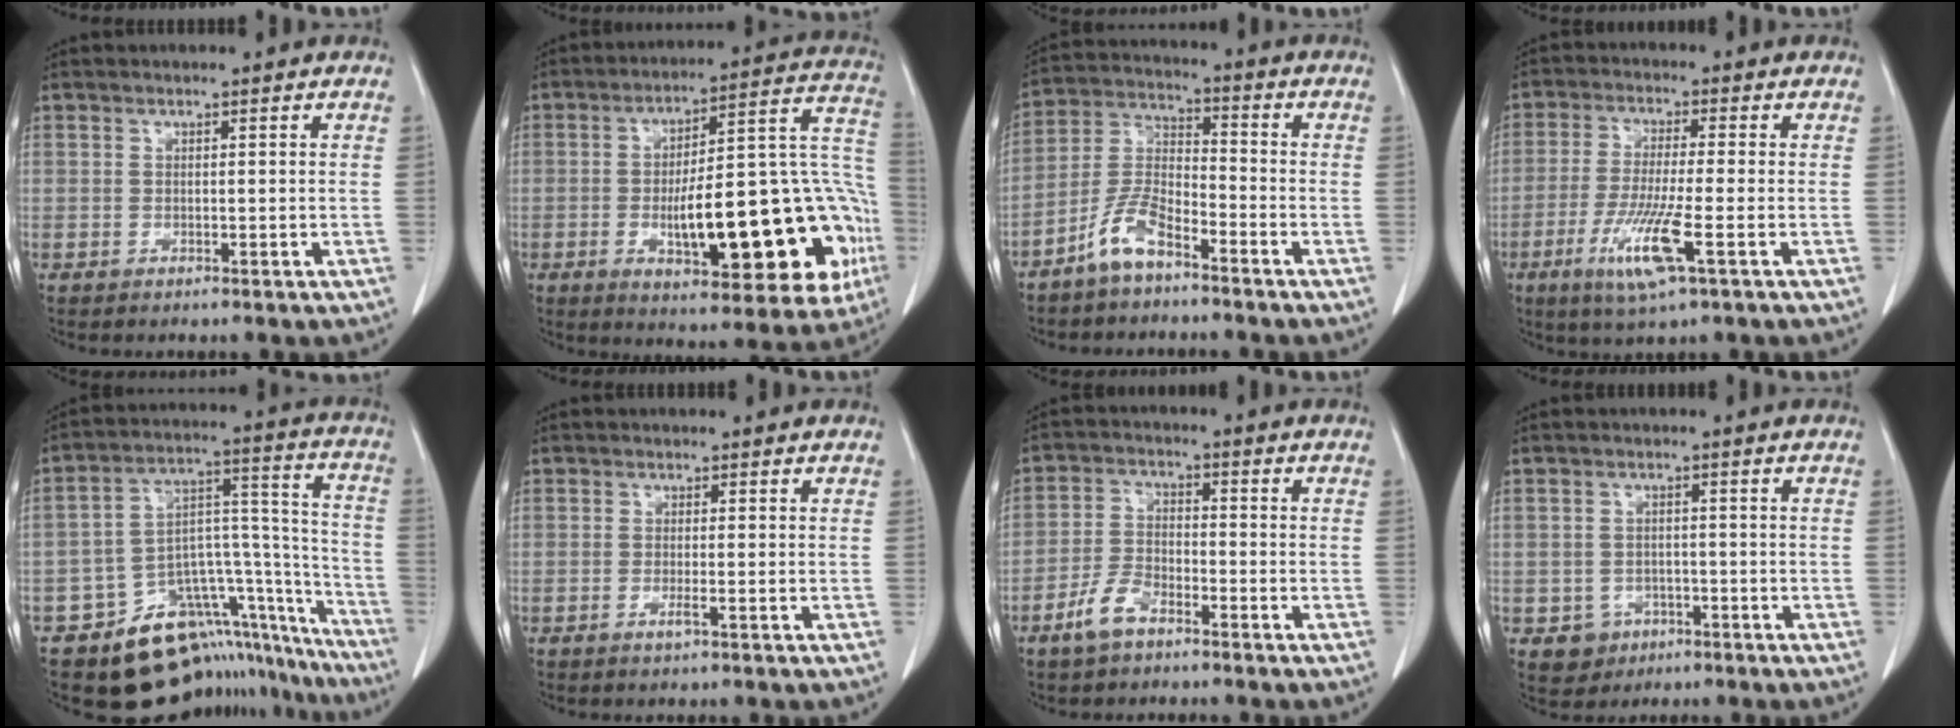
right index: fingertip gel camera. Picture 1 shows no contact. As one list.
[{"total": 25.9, "force": [-6.3, 7.0, 24.1], "torque": [-0.268, 0.028, -0.076]}, {"total": 7.4, "force": [-5.2, 2.2, 4.8], "torque": [-0.112, 0.002, -0.108]}, {"total": 9.1, "force": [-3.7, 0.2, 8.4], "torque": [-0.166, -0.024, -0.070]}, {"total": 22.9, "force": [-17.6, 10.2, 10.4], "torque": [-0.082, 0.080, -0.242]}, {"total": 1.2, "force": [-0.6, 0.0, 1.0], "torque": [-0.020, -0.002, -0.011]}, {"total": 5.4, "force": [-3.7, 2.5, 3.1], "torque": [-0.071, 0.003, -0.071]}, {"total": 3.9, "force": [-1.7, 3.5, 0.4], "torque": [0.002, 0.014, -0.017]}]